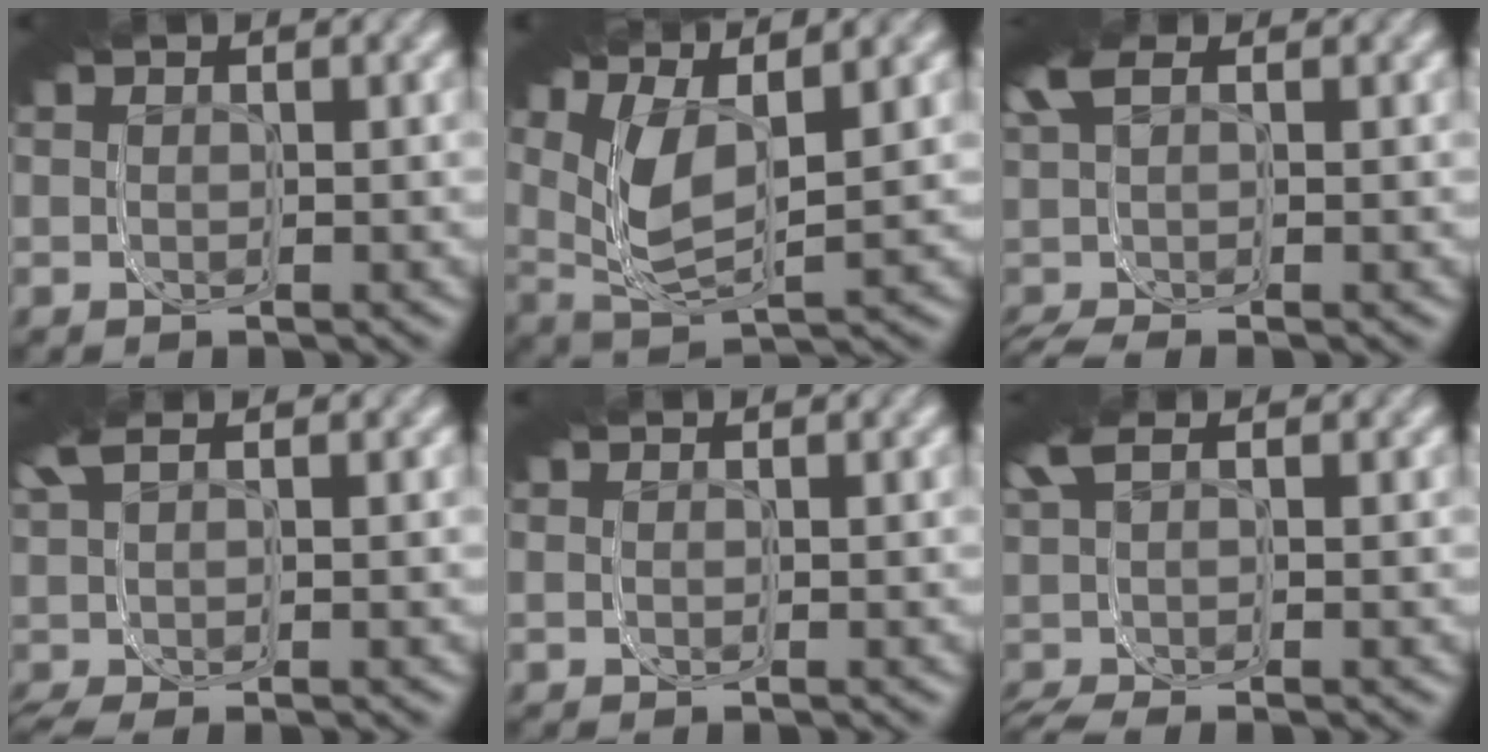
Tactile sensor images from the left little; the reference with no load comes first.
{"total": 8.8, "force": [2.5, 5.6, 6.4], "torque": [-0.117, 0.012, 0.025]}
{"total": 2.6, "force": [0.8, 1.2, 2.2], "torque": [-0.045, 0.019, 0.004]}
{"total": 2.4, "force": [1.5, 0.8, 1.7], "torque": [-0.038, 0.027, 0.012]}
{"total": 0.8, "force": [0.4, -0.7, -0.3], "torque": [0.008, 0.007, 0.003]}
{"total": 2.1, "force": [0.7, 0.7, 1.9], "torque": [-0.038, 0.019, 0.005]}